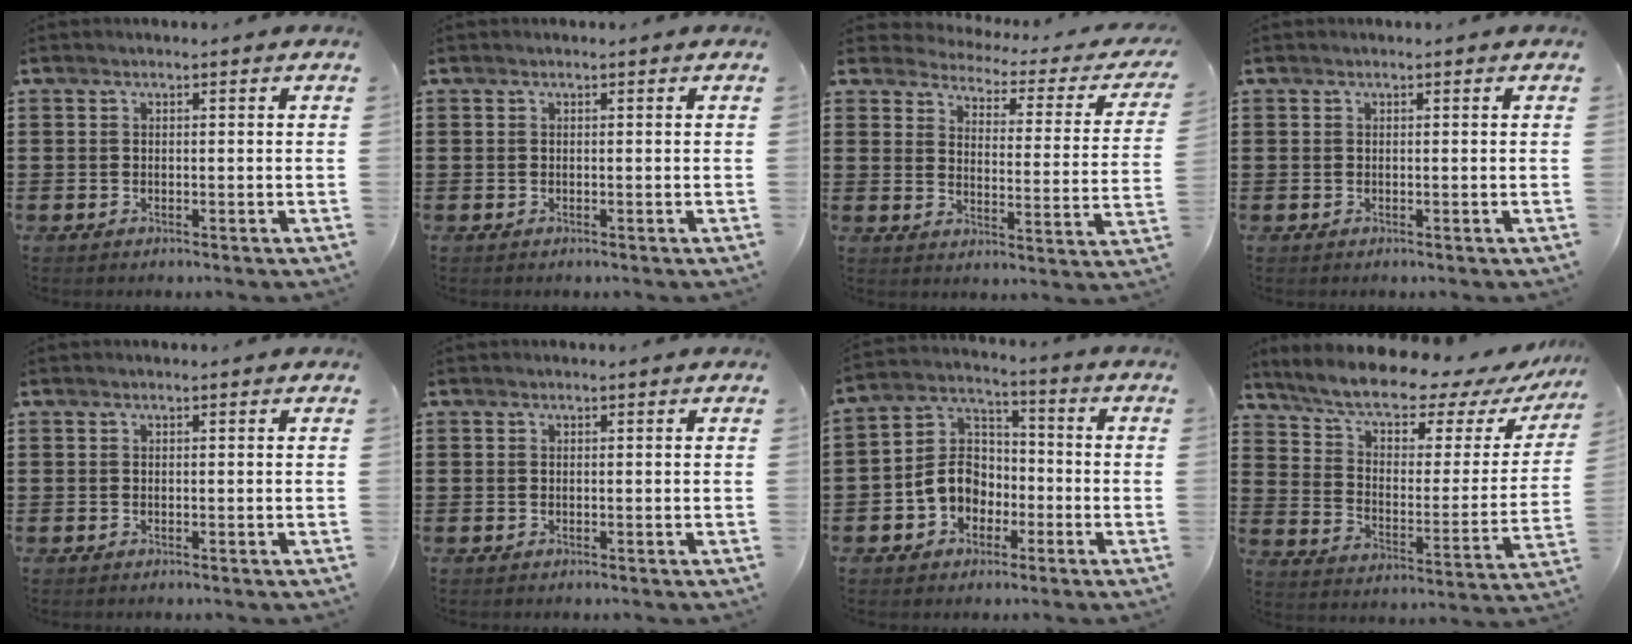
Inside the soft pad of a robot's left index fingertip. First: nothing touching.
{"total": 0.0}
{"total": 2.4, "force": [2.3, 0.3, 0.3], "torque": [-0.030, -0.025, 0.031]}
{"total": 0.0}
{"total": 0.0}
{"total": 0.0}
{"total": 7.4, "force": [-2.5, 6.2, 3.3], "torque": [-0.092, 0.014, -0.053]}
{"total": 9.1, "force": [7.6, 1.8, 4.5], "torque": [-0.105, -0.052, 0.126]}